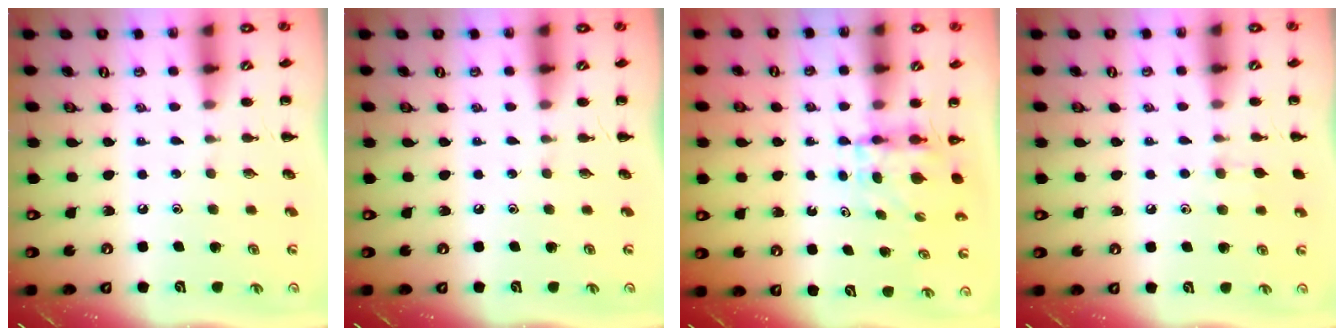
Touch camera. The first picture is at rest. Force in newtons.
{"total": 0.0}
{"total": 4.0, "press": 3.9, "slide": 0.3}
{"total": 5.7, "press": 5.6, "slide": 1.4}